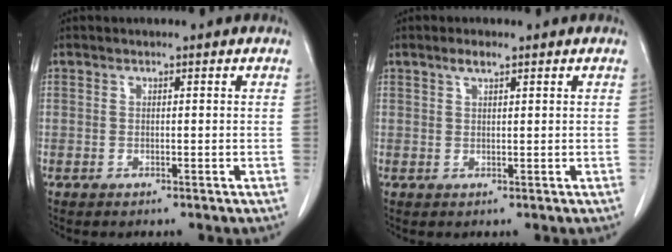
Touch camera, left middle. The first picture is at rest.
{"total": 1.7, "force": [1.2, 0.3, 1.2], "torque": [-0.028, 0.004, 0.022]}